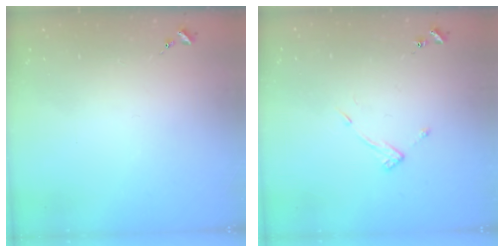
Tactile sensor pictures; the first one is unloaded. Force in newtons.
{"total": 7.5, "press": 7.5, "slide": 0.5}